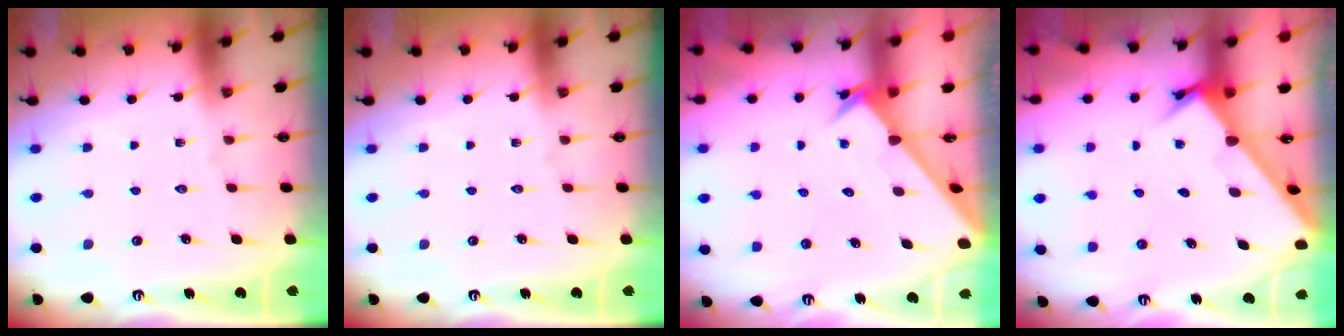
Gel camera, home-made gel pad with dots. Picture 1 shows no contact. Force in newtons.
{"total": 0.0}
{"total": 2.6, "press": 2.6, "slide": 0.2}
{"total": 2.6, "press": 2.6, "slide": 0.3}